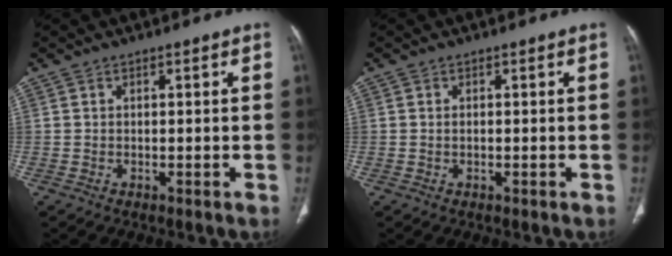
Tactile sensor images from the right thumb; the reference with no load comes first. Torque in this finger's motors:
{"motor_torque": [-0.21, 0.28, -0.16, 0.58, -0.02]}